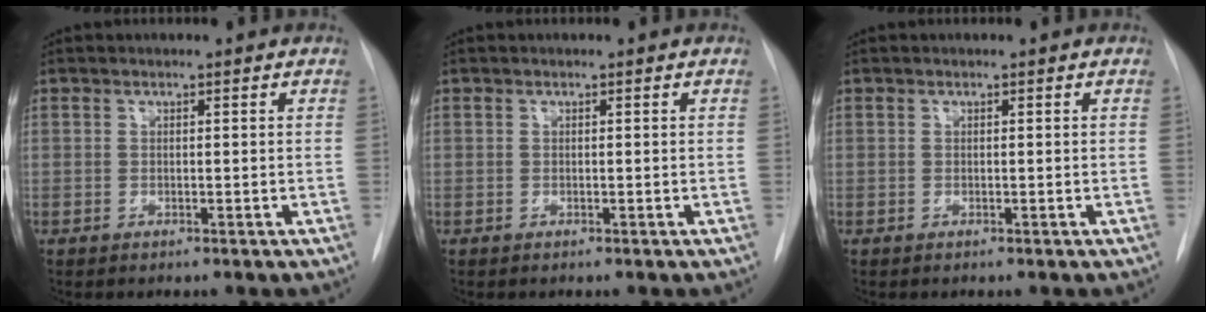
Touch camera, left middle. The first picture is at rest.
{"total": 0.0}
{"total": 0.0}